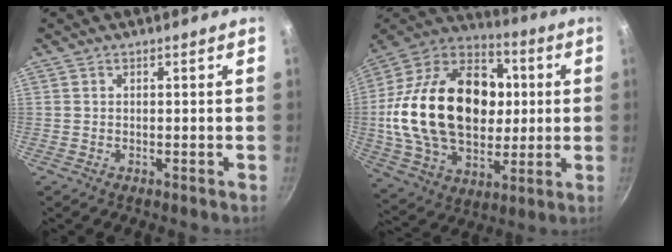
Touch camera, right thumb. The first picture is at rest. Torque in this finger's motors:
{"motor_torque": [-1.03, 2.56, 2.18, -0.59, 0.59]}